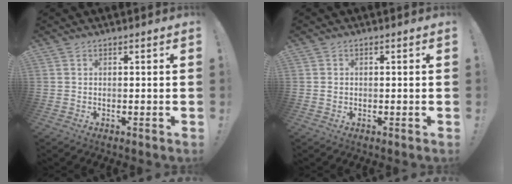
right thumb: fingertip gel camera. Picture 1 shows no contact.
{"total": 0.9, "force": [-0.2, 0.8, 0.2], "torque": [-0.004, 0.005, -0.003]}